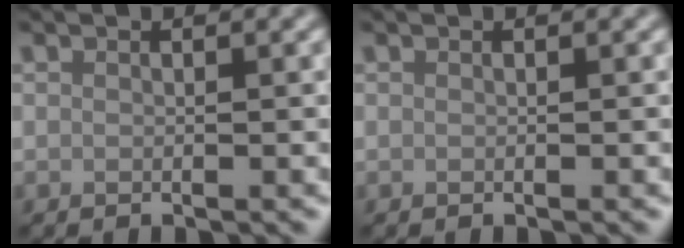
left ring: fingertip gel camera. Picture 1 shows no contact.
{"total": 0.0}